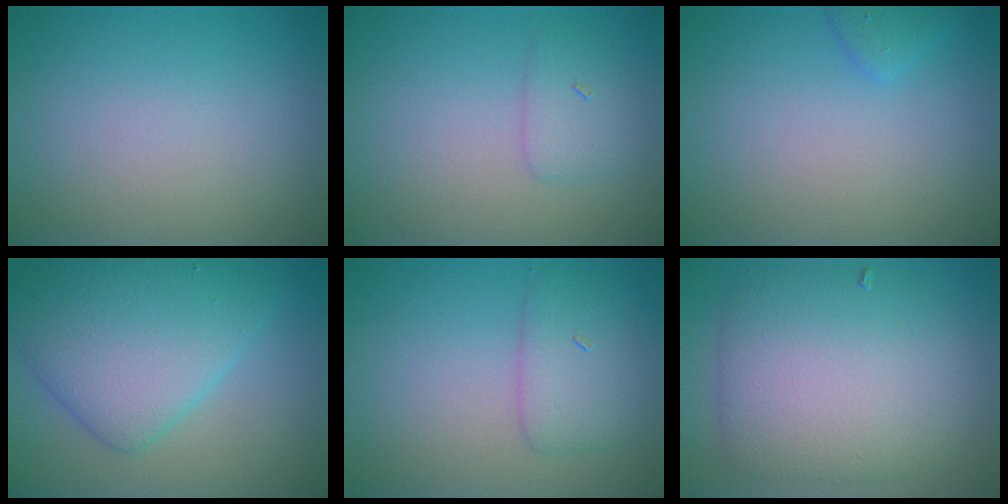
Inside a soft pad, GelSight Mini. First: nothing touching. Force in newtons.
{"total": 1.8, "press": 1.8, "slide": 0.1}
{"total": 1.2, "press": 1.2, "slide": 0.1}
{"total": 7.5, "press": 7.5, "slide": 0.2}
{"total": 2.9, "press": 2.9, "slide": 0.1}
{"total": 7.9, "press": 7.9, "slide": 0.3}